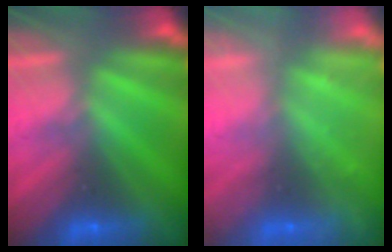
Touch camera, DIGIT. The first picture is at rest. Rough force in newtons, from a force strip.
{"total": 2.4}